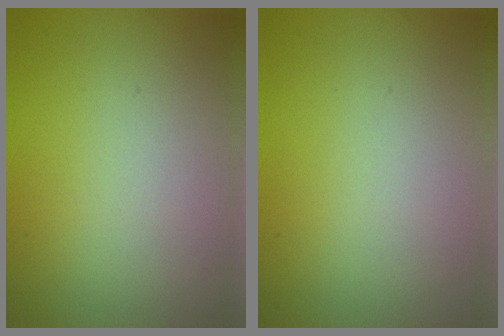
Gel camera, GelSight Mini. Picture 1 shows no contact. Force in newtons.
{"total": 0.0}